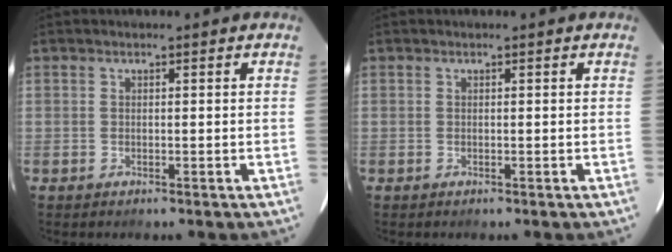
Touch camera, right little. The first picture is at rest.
{"total": 0.0}